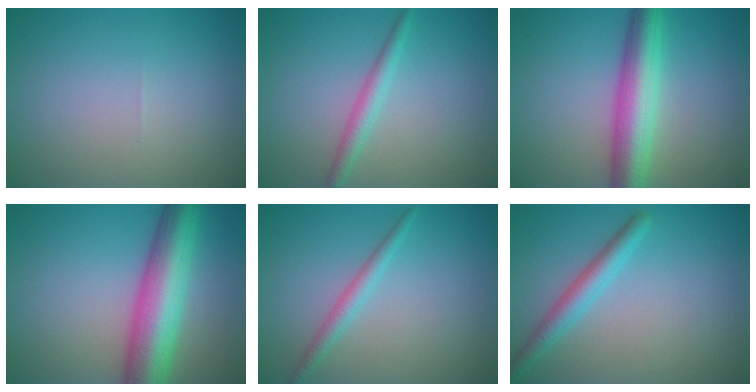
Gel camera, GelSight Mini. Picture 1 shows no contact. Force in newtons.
{"total": 2.1, "press": 2.1, "slide": 0.1}
{"total": 6.5, "press": 6.5, "slide": 0.2}
{"total": 9.4, "press": 9.4, "slide": 0.3}
{"total": 1.8, "press": 1.8, "slide": 0.1}
{"total": 2.8, "press": 2.8, "slide": 0.1}